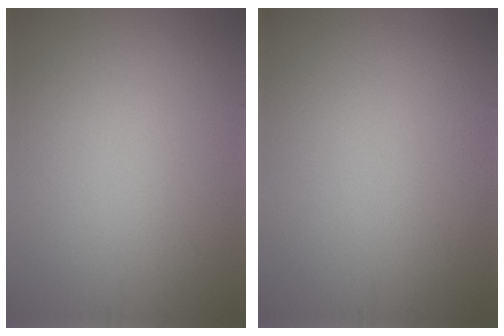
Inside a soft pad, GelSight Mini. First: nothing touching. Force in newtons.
{"total": 0.0}